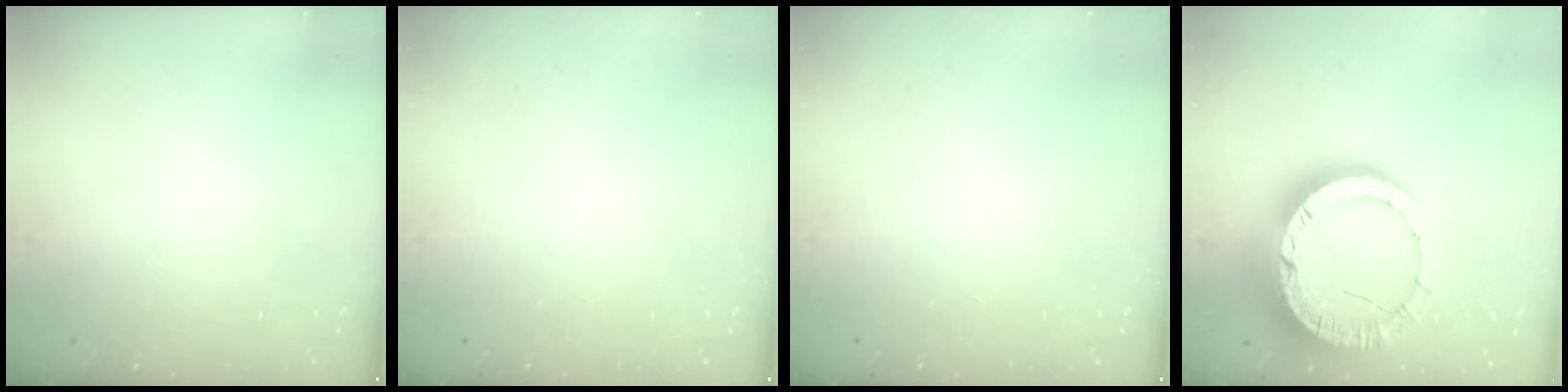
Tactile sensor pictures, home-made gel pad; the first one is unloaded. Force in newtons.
{"total": 0.0}
{"total": 0.0}
{"total": 18.8, "press": 18.7, "slide": 1.8}